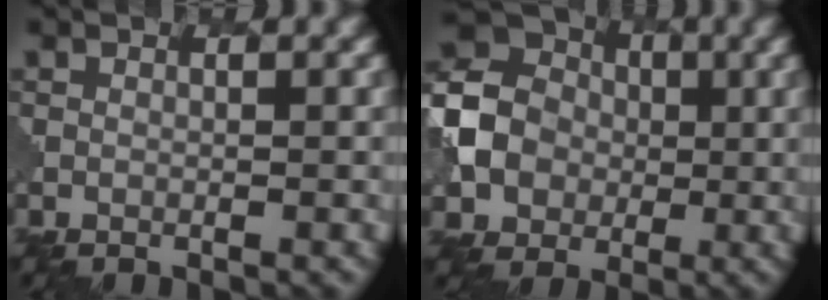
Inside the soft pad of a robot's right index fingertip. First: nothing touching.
{"total": 9.4, "force": [-0.1, 8.4, 4.2], "torque": [-0.104, 0.004, -0.026]}